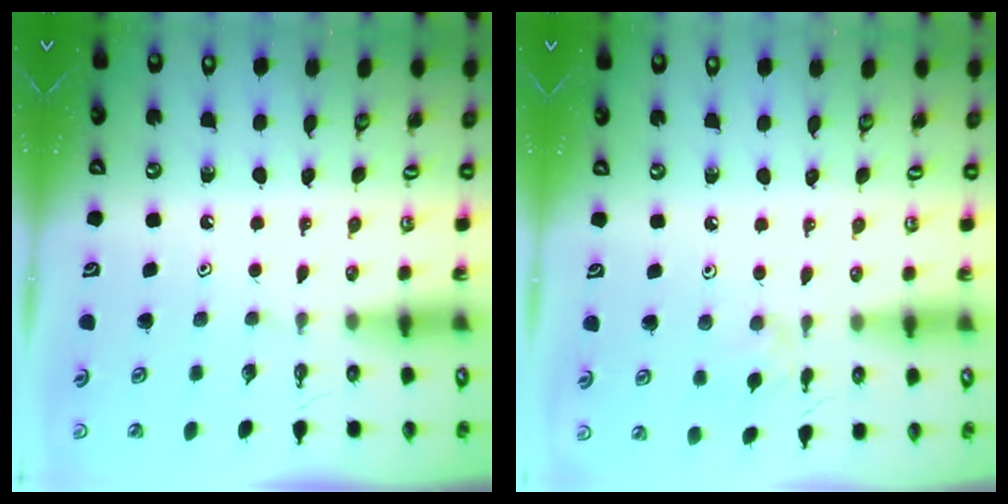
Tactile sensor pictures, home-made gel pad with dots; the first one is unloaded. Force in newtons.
{"total": 2.6, "press": 2.6, "slide": 0.4}